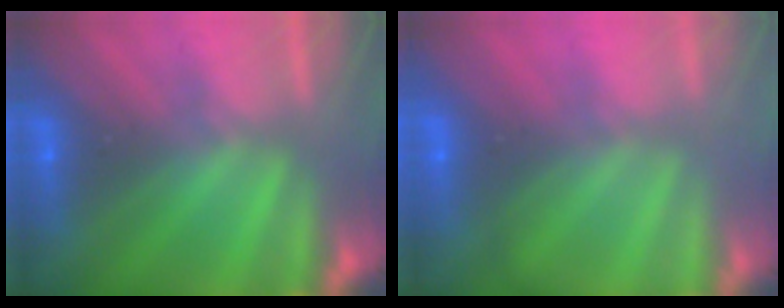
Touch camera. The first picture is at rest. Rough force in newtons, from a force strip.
{"total": 2.1}